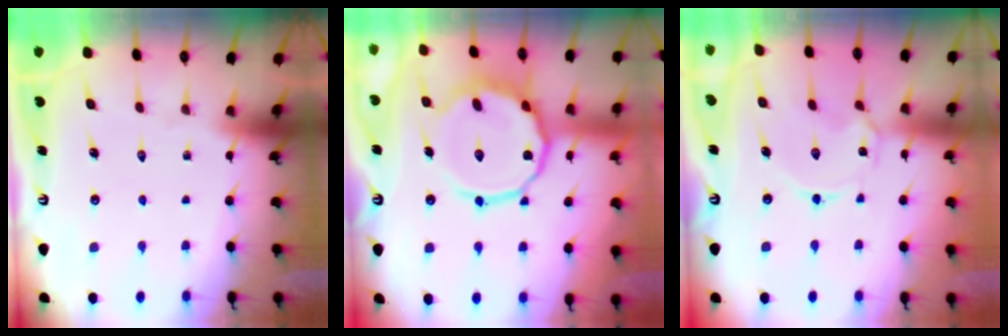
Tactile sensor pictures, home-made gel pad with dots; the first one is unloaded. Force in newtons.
{"total": 14.2, "press": 14.0, "slide": 2.0}
{"total": 2.3, "press": 2.3, "slide": 0.3}